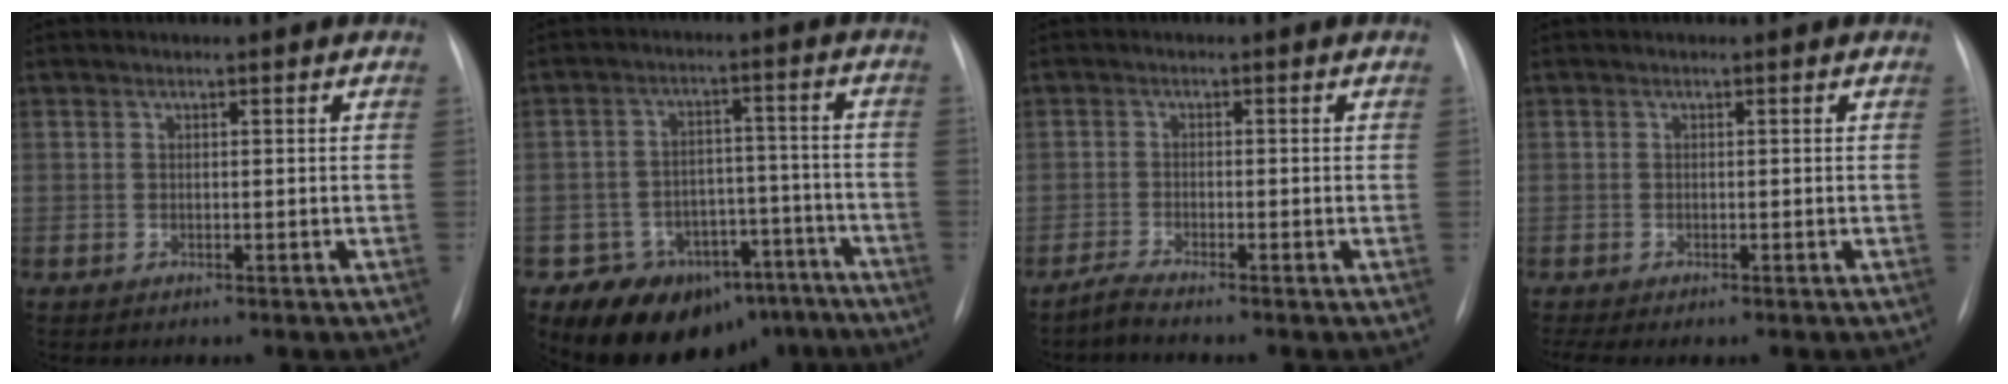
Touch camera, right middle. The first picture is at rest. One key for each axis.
{"total": 14.7, "fx": -11.3, "fy": 8.8, "fz": 3.5, "tx": -0.031, "ty": 0.055, "tz": -0.147}
{"total": 1.9, "fx": -1.8, "fy": -0.5, "fz": 0.5, "tx": -0.018, "ty": -0.007, "tz": -0.040}
{"total": 1.6, "fx": -1.2, "fy": 0.1, "fz": 1.0, "tx": -0.018, "ty": -0.007, "tz": -0.017}